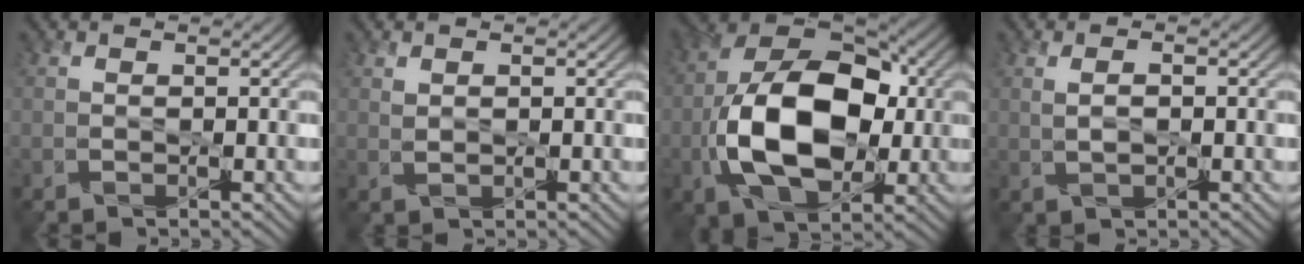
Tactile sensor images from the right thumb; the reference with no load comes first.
{"total": 1.2, "force": [0.9, 0.6, 0.6], "torque": [-0.026, 0.001, 0.019]}
{"total": 15.0, "force": [-2.1, 8.9, 11.8], "torque": [-0.216, -0.001, -0.041]}
{"total": 2.3, "force": [0.5, 1.0, 2.0], "torque": [-0.026, 0.008, 0.007]}